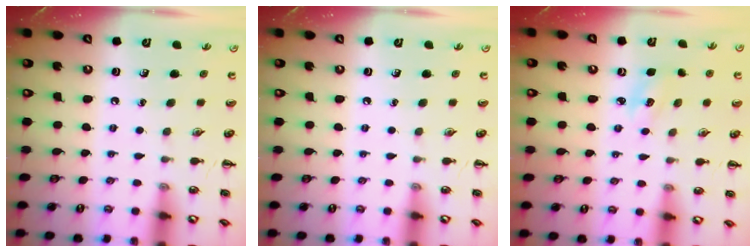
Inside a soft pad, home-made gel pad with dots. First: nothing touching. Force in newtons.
{"total": 0.0}
{"total": 4.0, "press": 3.8, "slide": 1.2}